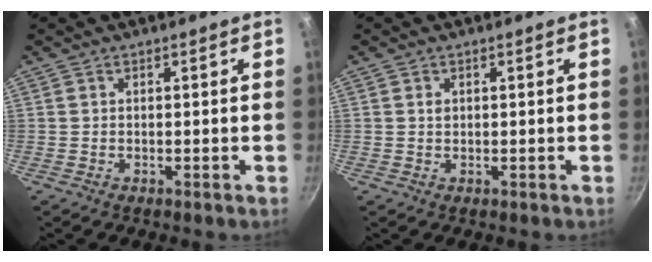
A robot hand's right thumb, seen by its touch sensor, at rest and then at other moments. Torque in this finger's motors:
{"motor_torque": [-0.14, 0.24, 0.39, 0.04, -0.02]}